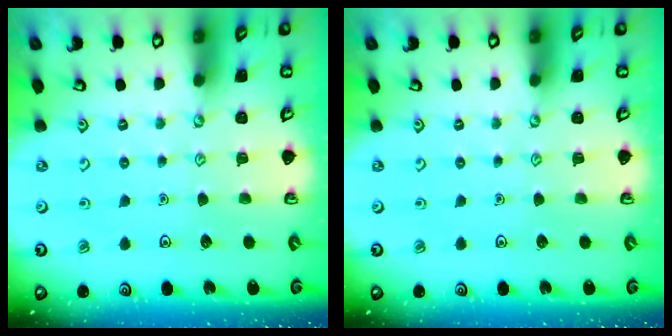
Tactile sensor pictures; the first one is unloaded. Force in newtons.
{"total": 0.0}